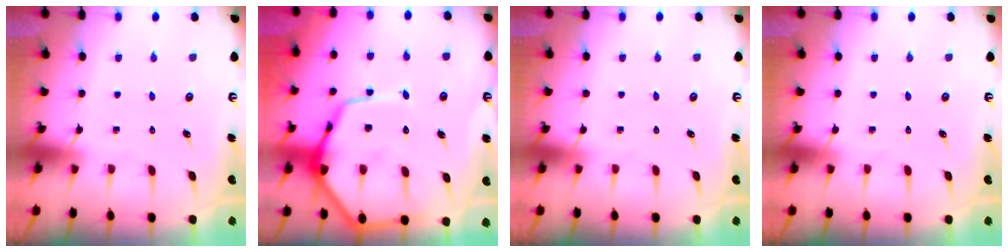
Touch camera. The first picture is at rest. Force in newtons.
{"total": 17.4, "press": 17.3, "slide": 1.6}
{"total": 0.0}
{"total": 0.0}